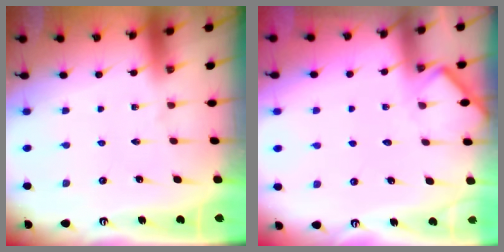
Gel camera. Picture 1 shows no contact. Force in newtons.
{"total": 5.2, "press": 5.2, "slide": 0.6}